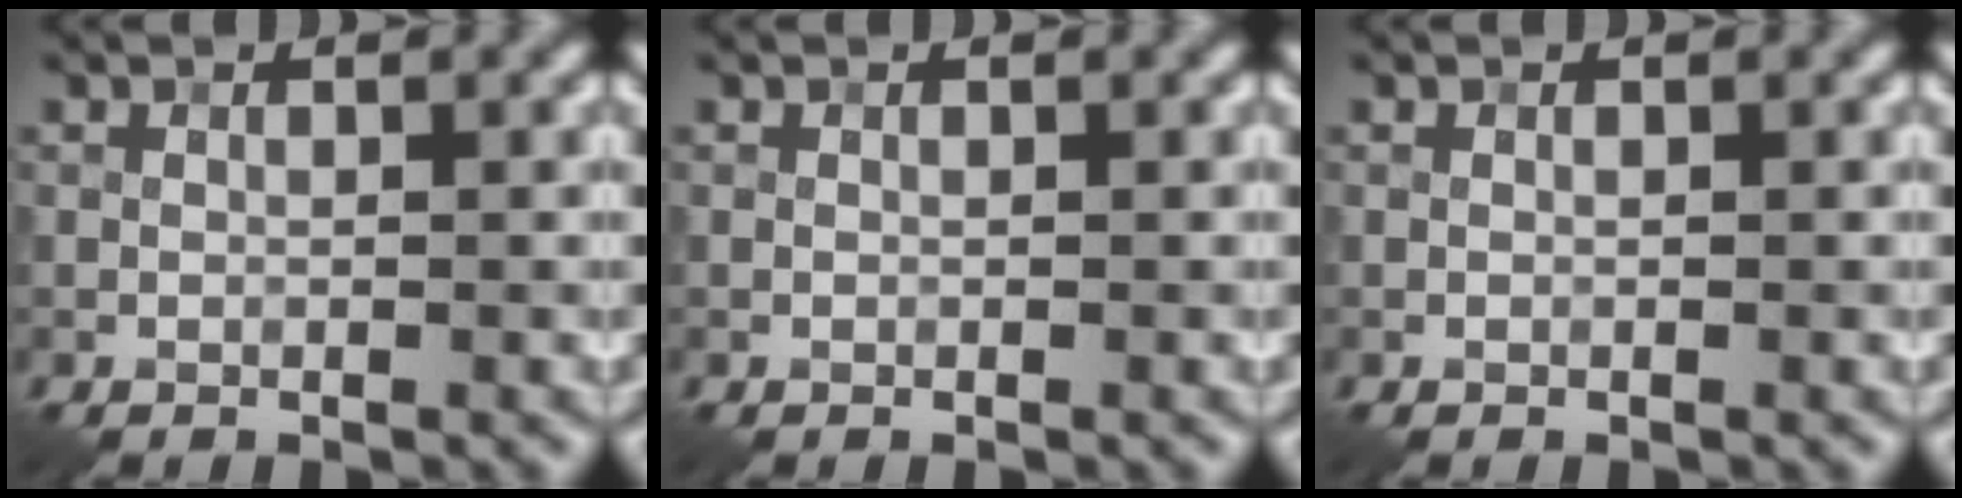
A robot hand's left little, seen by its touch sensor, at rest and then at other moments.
{"total": 0.0}
{"total": 0.0}